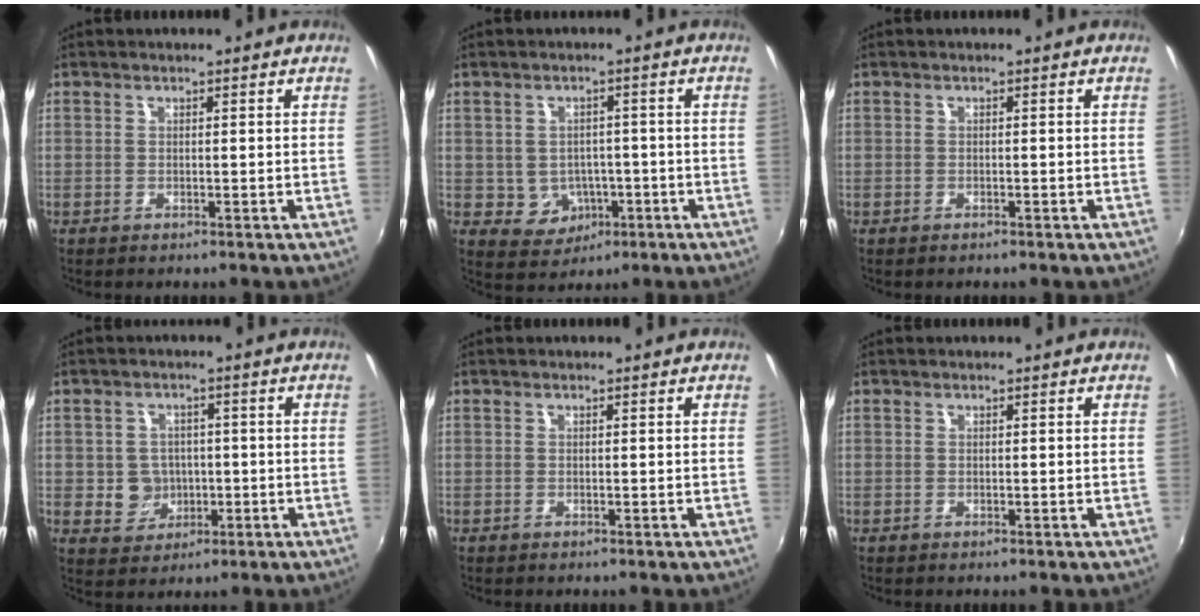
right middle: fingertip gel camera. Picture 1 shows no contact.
{"total": 5.9, "force": [-1.6, 5.4, 1.8], "torque": [-0.047, 0.010, -0.007]}
{"total": 0.7, "force": [-0.6, 0.3, 0.2], "torque": [-0.006, -0.001, -0.011]}
{"total": 5.7, "force": [-0.8, 5.5, 1.5], "torque": [-0.042, 0.012, 0.001]}
{"total": 0.0}
{"total": 0.0}